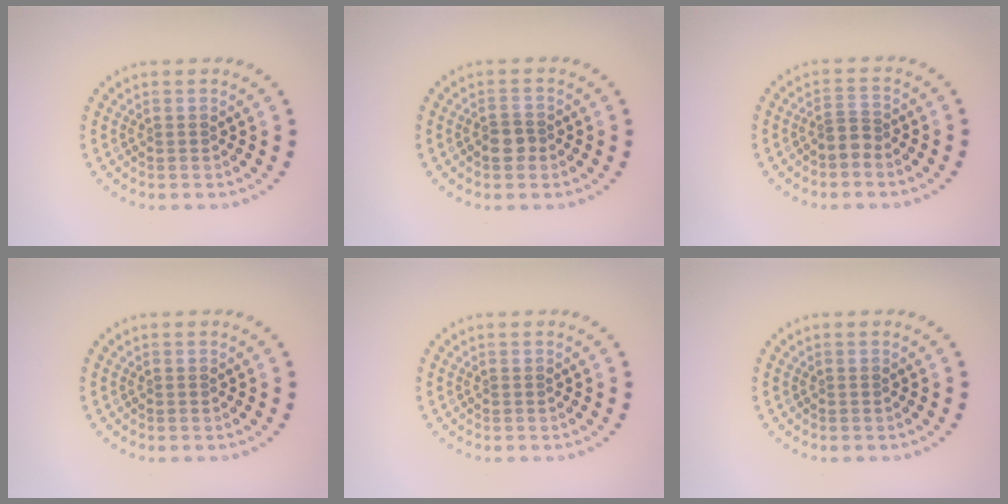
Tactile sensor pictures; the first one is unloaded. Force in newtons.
{"total": 2.0, "press": 1.8, "slide": 0.9}
{"total": 1.5, "press": 1.0, "slide": 1.1}
{"total": 0.0}
{"total": 0.0}
{"total": 0.0}